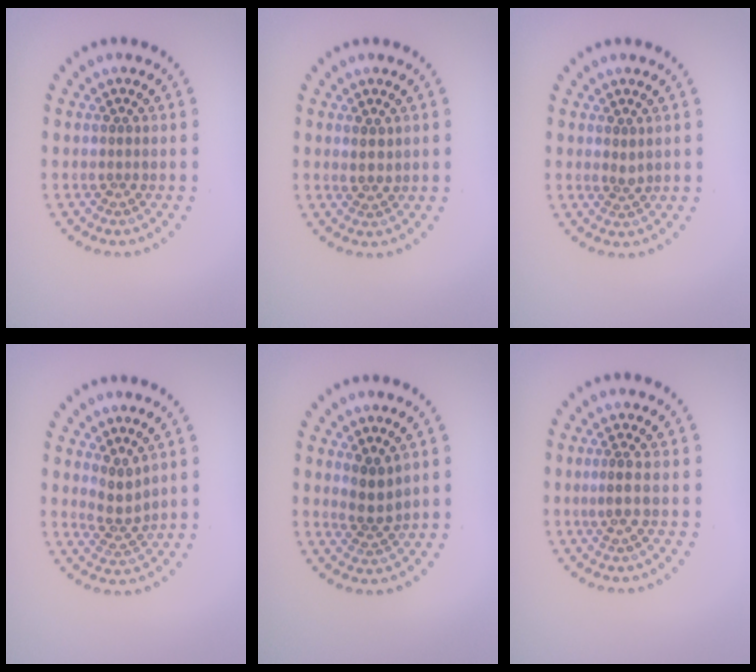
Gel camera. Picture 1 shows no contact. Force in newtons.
{"total": 1.4, "press": 1.2, "slide": 0.6}
{"total": 0.9, "press": 0.7, "slide": 0.6}
{"total": 2.1, "press": 1.6, "slide": 1.3}
{"total": 2.3, "press": 1.8, "slide": 1.3}
{"total": 1.5, "press": 1.2, "slide": 0.8}